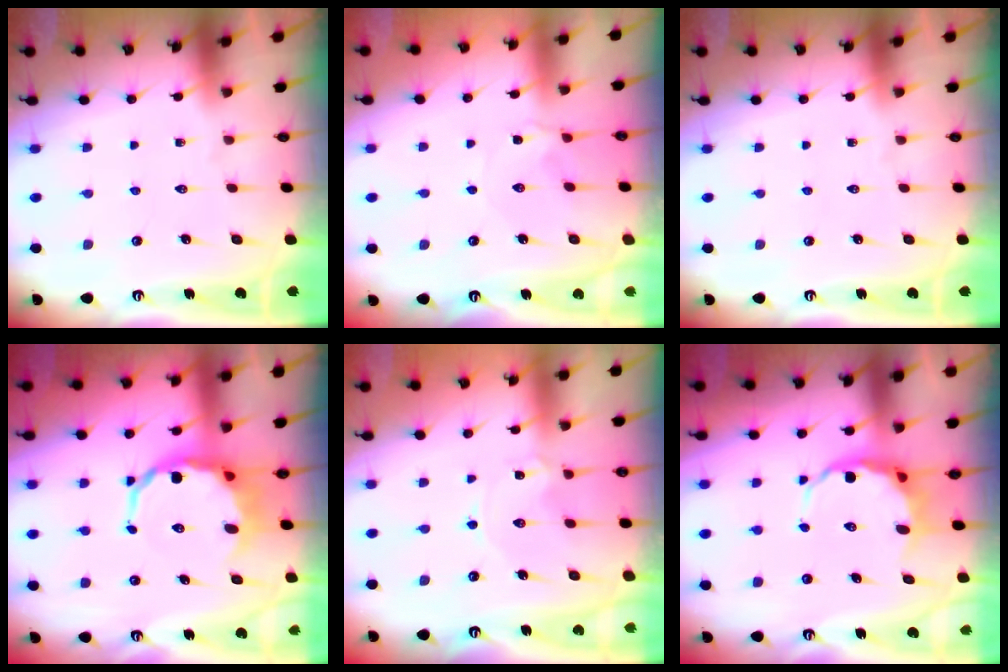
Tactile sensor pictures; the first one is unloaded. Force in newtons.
{"total": 1.4, "press": 1.3, "slide": 0.3}
{"total": 0.0}
{"total": 9.9, "press": 9.6, "slide": 2.6}
{"total": 1.1, "press": 1.1, "slide": 0.2}
{"total": 6.8, "press": 6.6, "slide": 1.9}